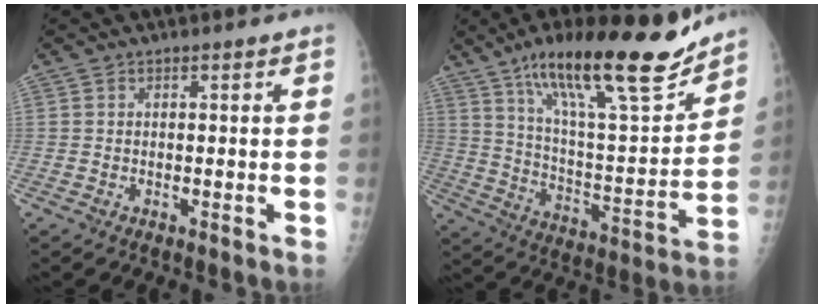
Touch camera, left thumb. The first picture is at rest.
{"total": 24.4, "force": [16.9, 5.8, 16.7], "torque": [-0.244, -0.068, 0.283]}